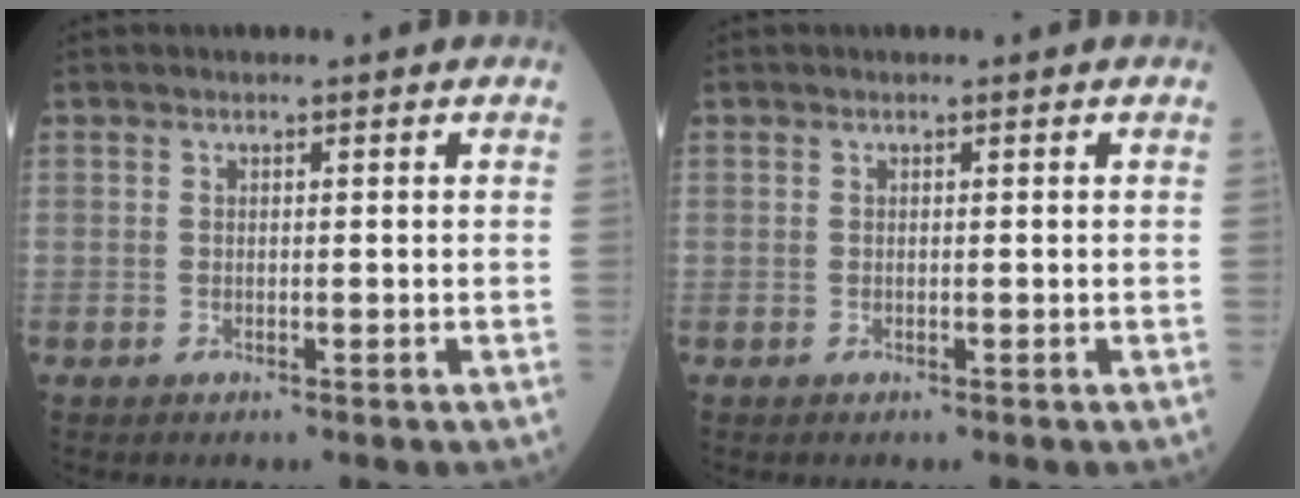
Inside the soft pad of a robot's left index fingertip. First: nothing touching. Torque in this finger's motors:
{"motor_torque": [0.06, 0.06, 0.00, 0.00]}